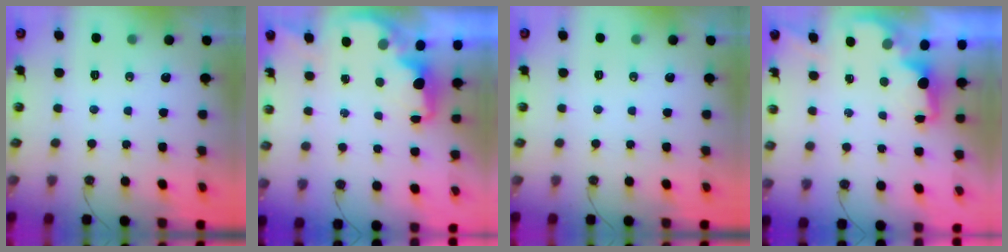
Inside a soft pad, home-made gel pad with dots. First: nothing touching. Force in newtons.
{"total": 1.9, "press": 1.7, "slide": 0.8}
{"total": 0.0}
{"total": 1.9, "press": 1.8, "slide": 0.8}